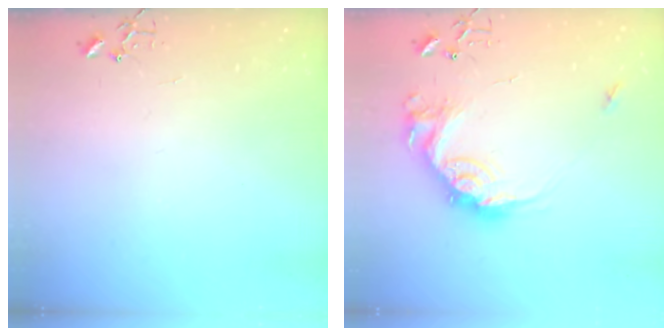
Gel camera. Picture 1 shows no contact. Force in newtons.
{"total": 16.6, "press": 16.6, "slide": 0.9}